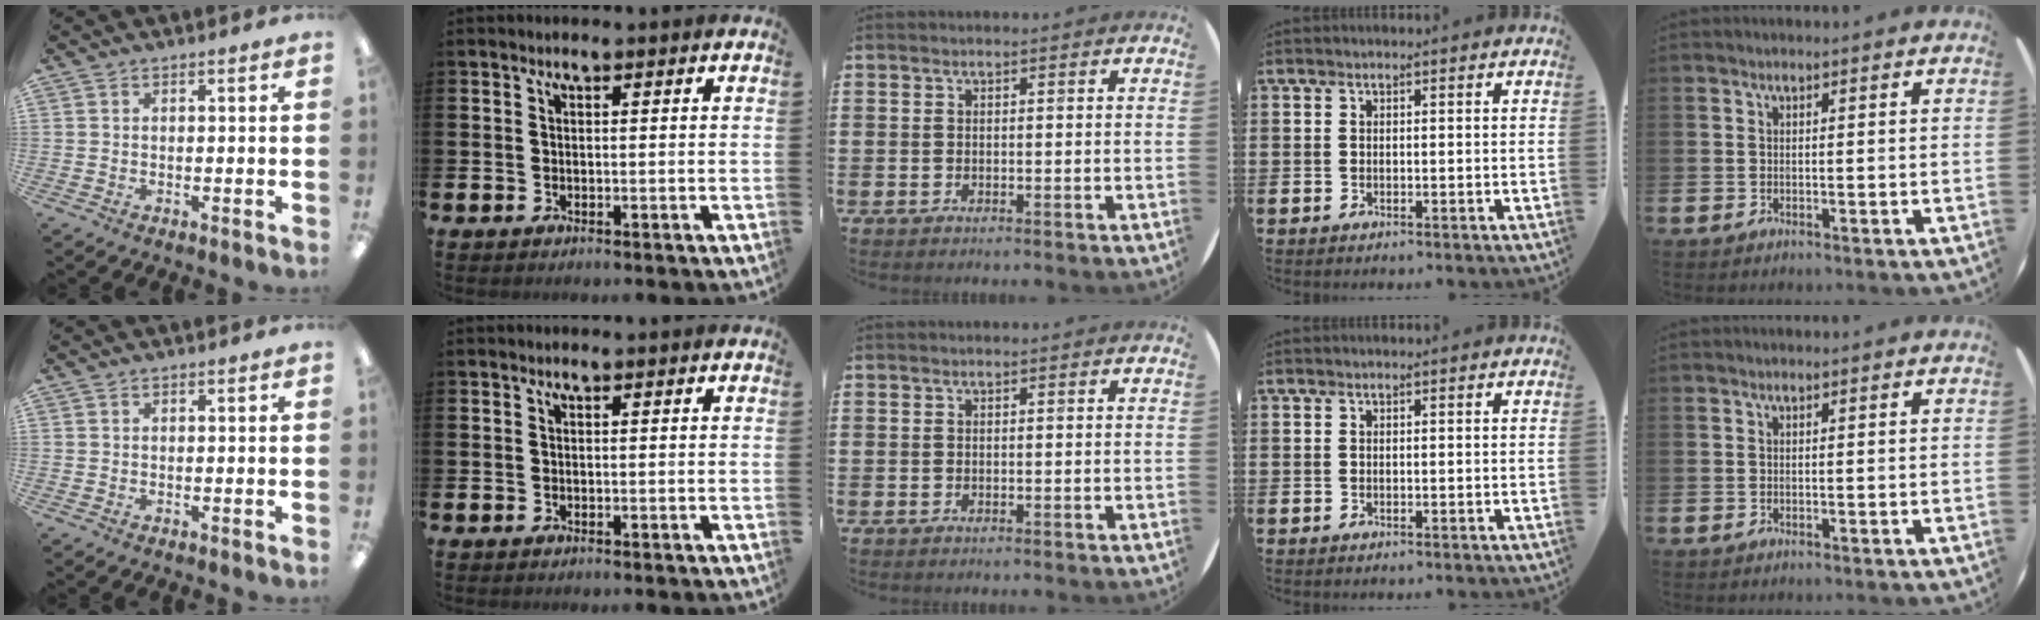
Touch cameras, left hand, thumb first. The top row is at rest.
{}